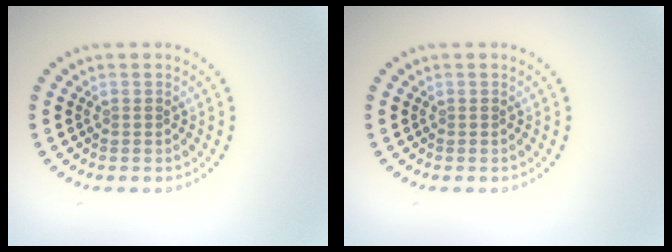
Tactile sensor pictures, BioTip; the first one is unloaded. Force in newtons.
{"total": 0.0}